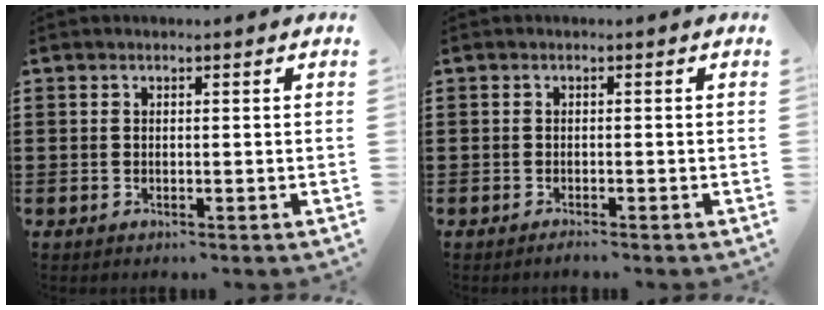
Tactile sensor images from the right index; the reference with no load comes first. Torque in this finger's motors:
{"motor_torque": [-1.11, 1.03, -1.05, -0.15]}